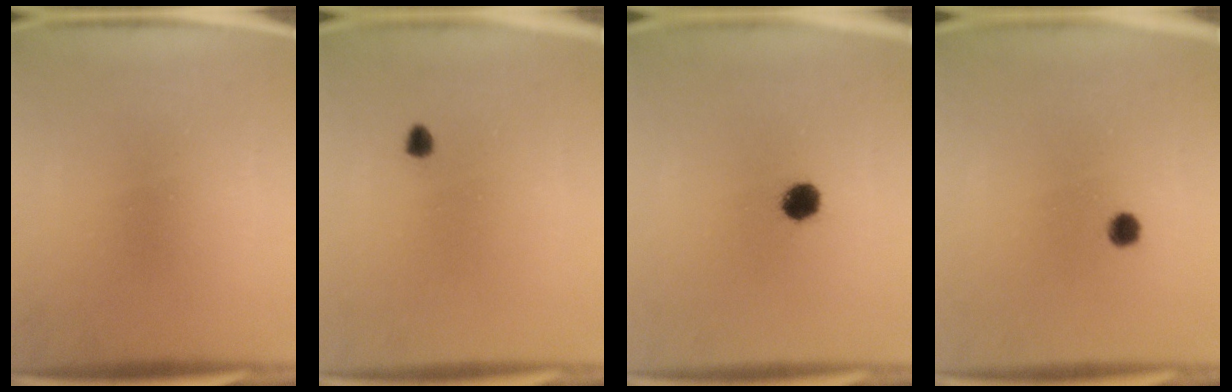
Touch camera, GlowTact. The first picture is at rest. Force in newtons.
{"total": 0.9}
{"total": 4.3}
{"total": 1.4}